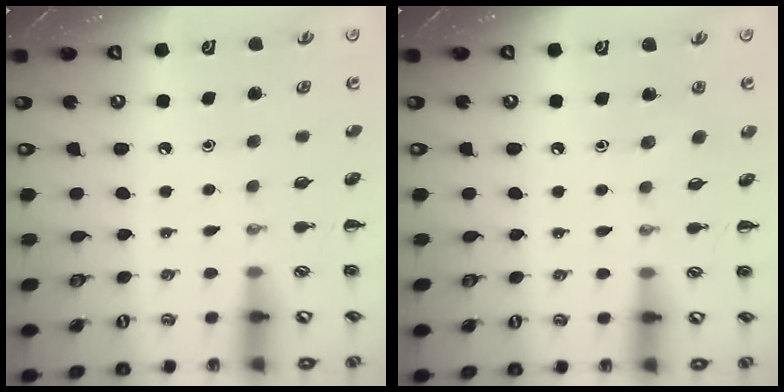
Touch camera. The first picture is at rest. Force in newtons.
{"total": 2.1, "press": 2.0, "slide": 0.7}